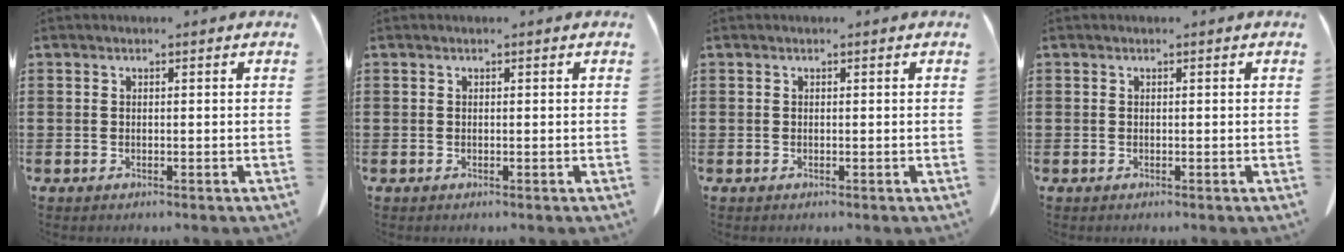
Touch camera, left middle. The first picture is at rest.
{"total": 0.0}
{"total": 0.0}
{"total": 0.0}